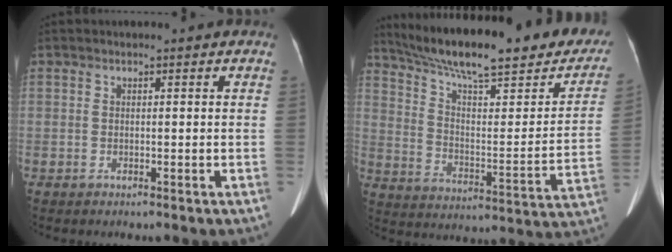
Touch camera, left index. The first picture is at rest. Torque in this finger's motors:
{"motor_torque": [0.83, -1.32, 0.31, 0.15]}